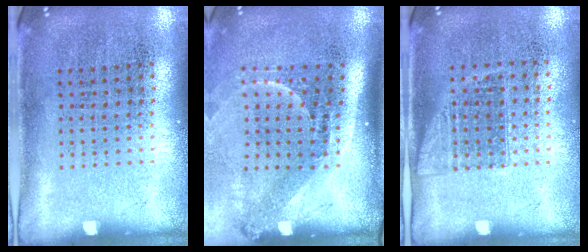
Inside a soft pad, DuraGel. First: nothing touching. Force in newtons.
{"total": 2.2, "press": 1.4, "slide": 1.7}
{"total": 0.9, "press": 0.8, "slide": 0.5}